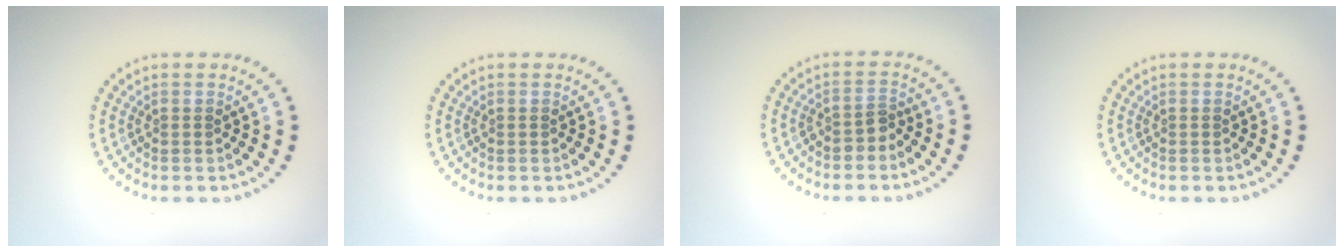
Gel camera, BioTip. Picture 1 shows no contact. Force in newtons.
{"total": 0.0}
{"total": 1.4, "press": 1.0, "slide": 0.9}
{"total": 0.0}